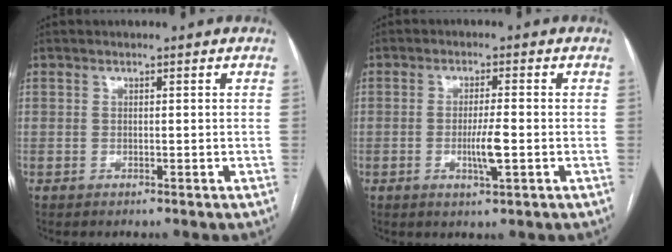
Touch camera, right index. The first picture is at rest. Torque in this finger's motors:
{"motor_torque": [0.87, 0.73, 0.41, 0.07]}